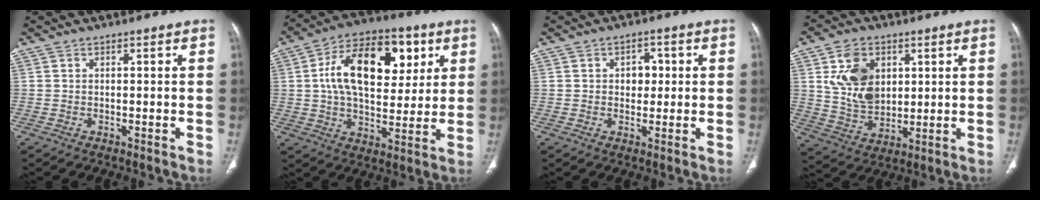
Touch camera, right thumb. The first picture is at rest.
{"total": 20.4, "force": [5.4, 11.8, 15.7], "torque": [-0.221, 0.004, 0.081]}
{"total": 3.8, "force": [0.5, 2.9, 2.4], "torque": [-0.011, 0.004, 0.004]}
{"total": 12.2, "force": [3.6, 8.8, 7.7], "torque": [-0.110, -0.020, 0.076]}